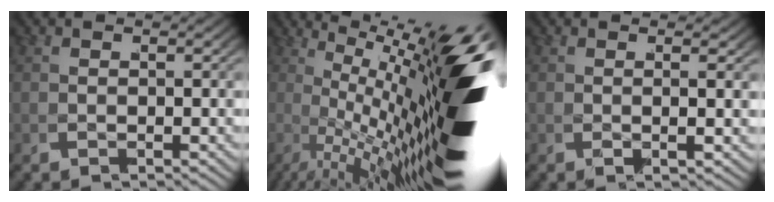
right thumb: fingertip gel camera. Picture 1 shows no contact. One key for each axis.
{"total": 20.2, "fx": -0.9, "fy": 8.7, "fz": 18.2, "tx": -0.235, "ty": -0.033, "tz": 0.003}
{"total": 1.8, "fx": 0.8, "fy": -0.4, "fz": 1.6, "tx": -0.024, "ty": 0.005, "tz": 0.008}